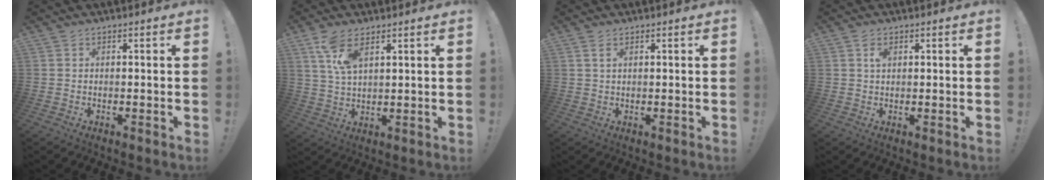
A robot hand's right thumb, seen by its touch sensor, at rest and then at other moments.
{"total": 7.3, "force": [4.1, 3.1, 5.2], "torque": [-0.098, -0.013, 0.076]}
{"total": 2.0, "force": [1.0, 0.8, 1.6], "torque": [-0.031, 0.002, 0.017]}
{"total": 1.9, "force": [0.8, 1.1, 1.3], "torque": [-0.018, -0.002, 0.012]}